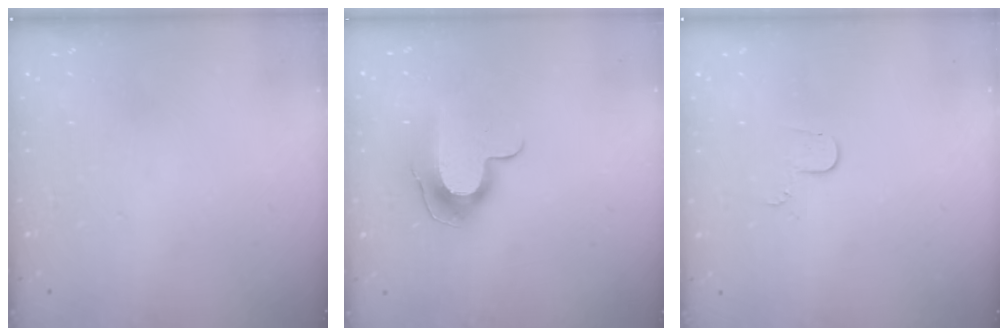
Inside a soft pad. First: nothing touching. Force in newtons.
{"total": 9.8, "press": 9.8, "slide": 0.6}
{"total": 4.0, "press": 3.9, "slide": 0.3}